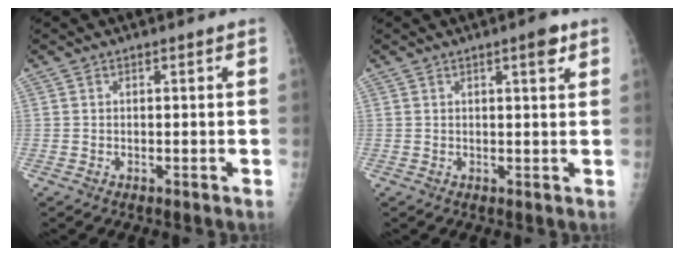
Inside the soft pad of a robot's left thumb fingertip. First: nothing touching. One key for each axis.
{"total": 2.8, "fx": 1.6, "fy": 0.6, "fz": 2.2, "tx": -0.027, "ty": -0.006, "tz": 0.020}